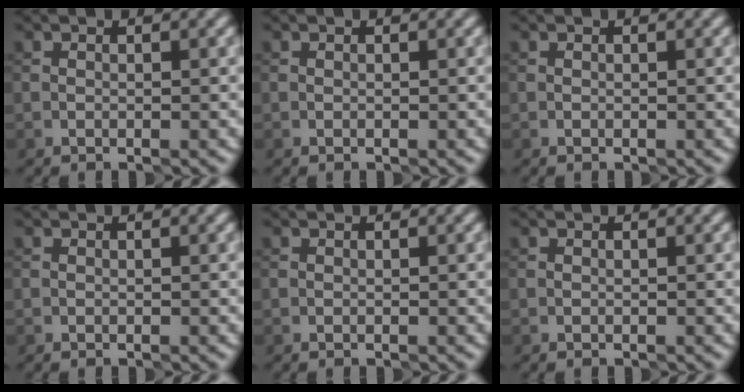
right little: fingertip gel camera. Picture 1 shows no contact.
{"total": 0.0}
{"total": 0.0}
{"total": 0.0}
{"total": 0.0}
{"total": 0.0}